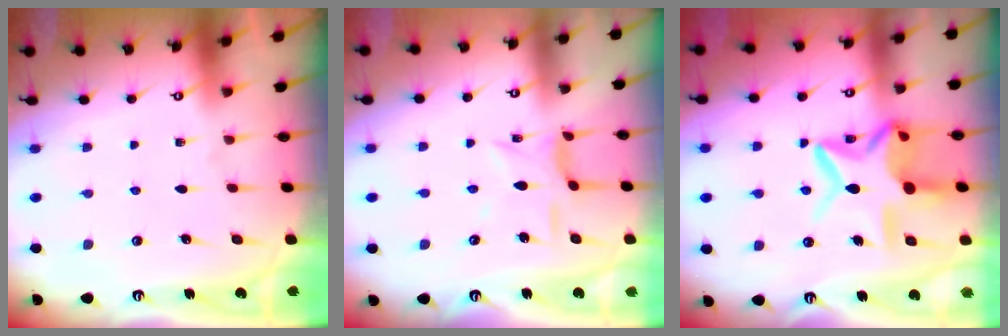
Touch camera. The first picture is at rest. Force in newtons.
{"total": 5.9, "press": 5.8, "slide": 0.9}
{"total": 15.7, "press": 15.6, "slide": 1.2}